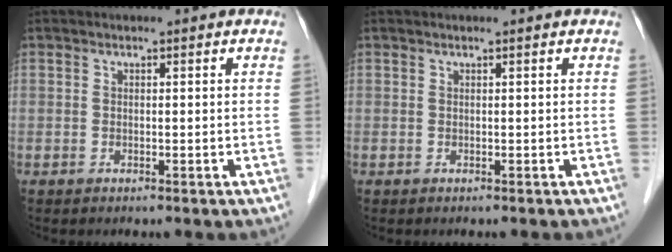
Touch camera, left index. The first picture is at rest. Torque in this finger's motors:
{"motor_torque": [-0.48, 0.39, -0.09, -0.02]}